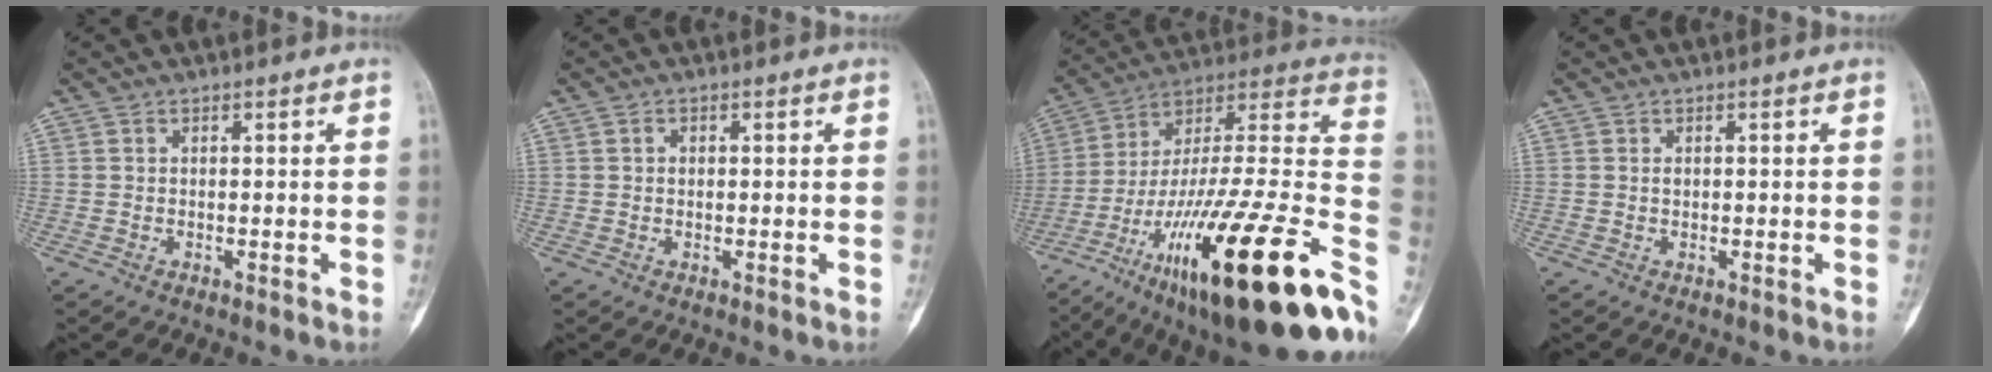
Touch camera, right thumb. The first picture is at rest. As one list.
[{"total": 1.2, "force": [0.3, 0.9, 0.7], "torque": [-0.010, 0.003, 0.005]}, {"total": 39.9, "force": [-16.5, 10.1, 34.9], "torque": [-0.464, 0.056, -0.265]}, {"total": 0.5, "force": [0.1, 0.4, 0.3], "torque": [-0.006, 0.001, 0.003]}]